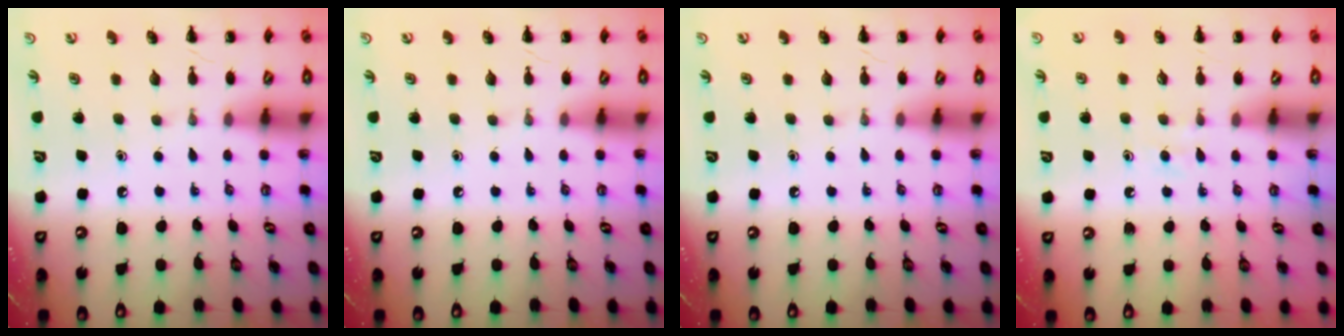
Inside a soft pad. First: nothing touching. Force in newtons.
{"total": 0.0}
{"total": 0.0}
{"total": 2.6, "press": 2.5, "slide": 0.9}